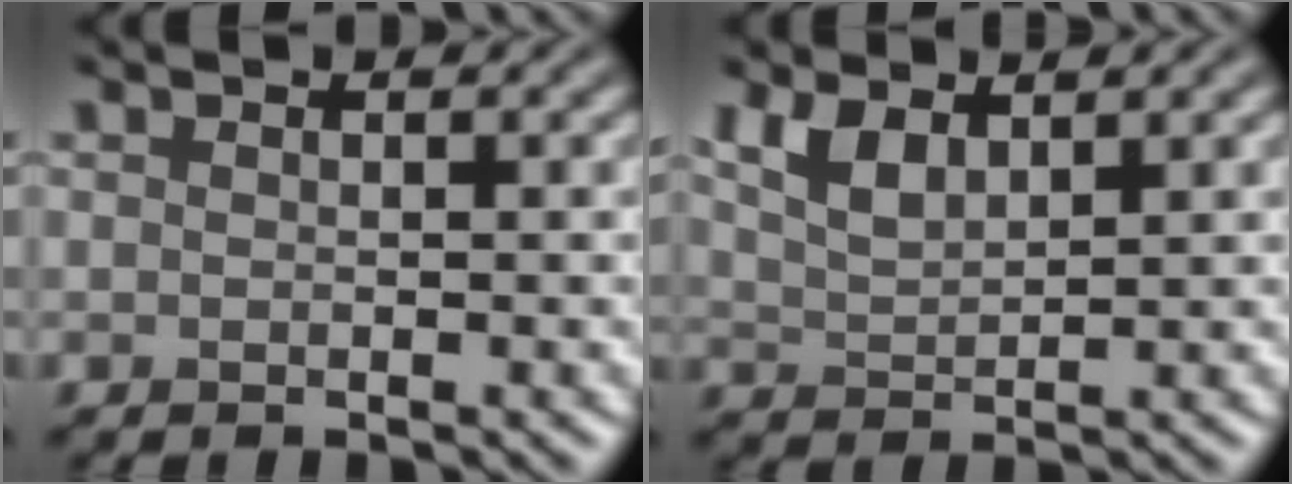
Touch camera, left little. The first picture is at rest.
{"total": 2.9, "force": [1.9, 1.2, 1.9], "torque": [-0.045, 0.000, 0.041]}